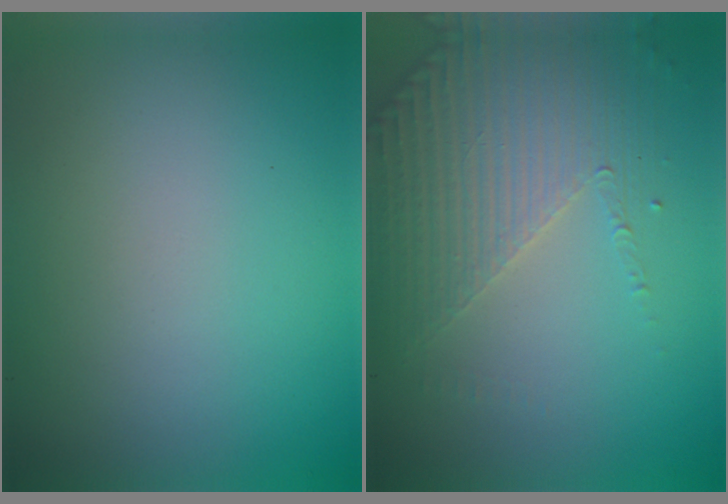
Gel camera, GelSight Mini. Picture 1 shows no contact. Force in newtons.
{"total": 4.4, "press": 3.3, "slide": 2.9}